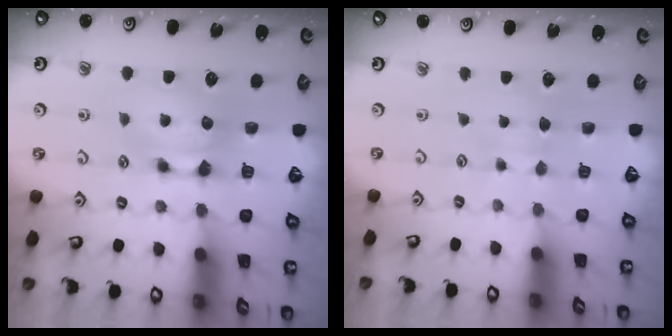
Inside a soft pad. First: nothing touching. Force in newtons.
{"total": 2.9, "press": 2.9, "slide": 0.4}